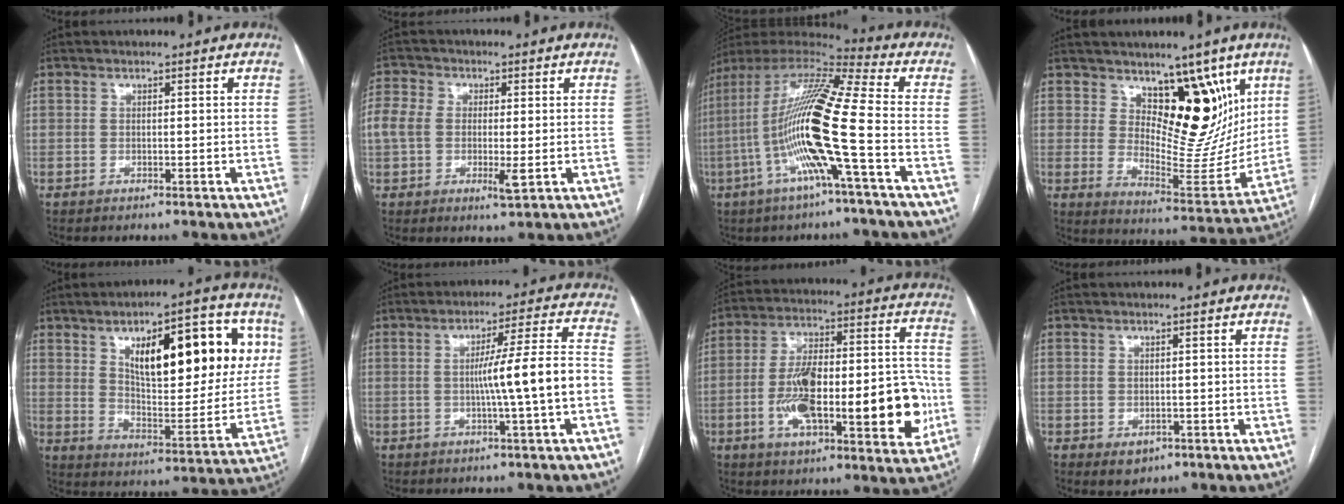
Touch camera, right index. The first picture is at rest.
{"total": 7.8, "force": [-0.6, 4.2, 6.5], "torque": [-0.139, 0.006, -0.009]}
{"total": 19.2, "force": [-4.2, 0.3, 18.7], "torque": [-0.366, 0.003, -0.091]}
{"total": 12.9, "force": [7.5, 6.5, 8.4], "torque": [-0.101, -0.012, 0.133]}
{"total": 22.4, "force": [7.9, 8.0, 19.3], "torque": [-0.273, 0.020, 0.124]}
{"total": 9.9, "force": [-1.7, -1.4, 9.7], "torque": [-0.150, 0.008, -0.026]}
{"total": 23.6, "force": [-5.4, 6.7, 22.0], "torque": [-0.314, 0.026, -0.068]}
{"total": 2.2, "force": [-0.8, 1.8, 1.0], "torque": [-0.010, -0.002, 0.000]}